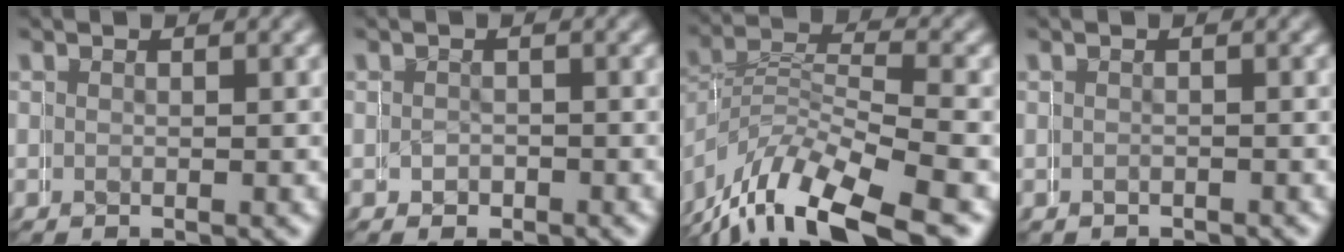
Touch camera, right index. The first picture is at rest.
{"total": 1.1, "force": [-0.1, 0.7, -0.9], "torque": [0.010, -0.001, 0.001]}
{"total": 6.7, "force": [-4.1, 3.6, 3.8], "torque": [-0.089, -0.013, -0.056]}
{"total": 0.9, "force": [-0.2, -0.2, -0.9], "torque": [0.011, 0.003, -0.003]}